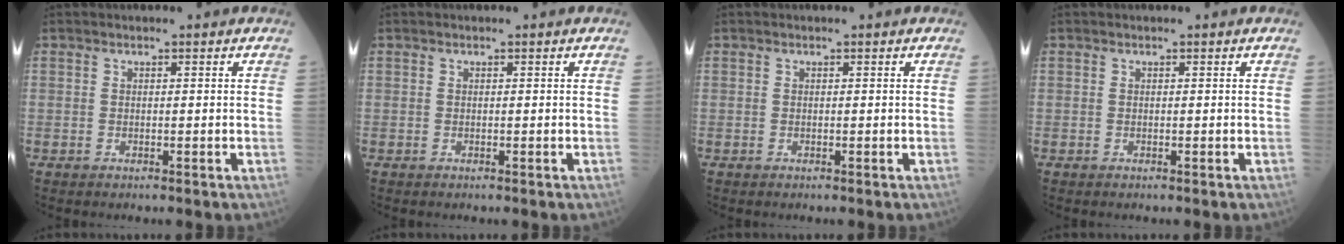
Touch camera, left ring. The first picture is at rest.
{"total": 0.0}
{"total": 0.0}
{"total": 0.0}